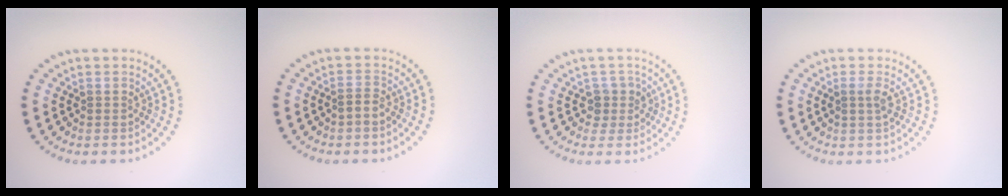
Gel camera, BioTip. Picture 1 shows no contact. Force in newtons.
{"total": 1.0, "press": 0.8, "slide": 0.6}
{"total": 1.9, "press": 1.5, "slide": 1.2}
{"total": 1.1, "press": 0.8, "slide": 0.7}